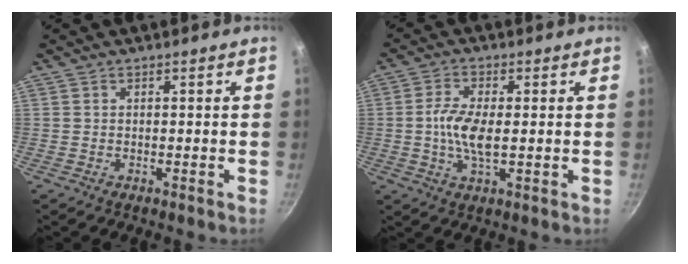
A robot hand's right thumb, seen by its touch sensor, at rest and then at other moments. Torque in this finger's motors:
{"motor_torque": [0.44, 1.68, 0.55, 0.30, 0.21]}